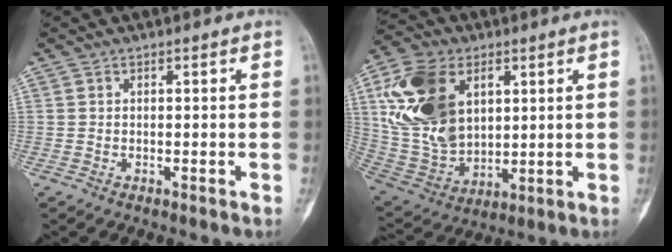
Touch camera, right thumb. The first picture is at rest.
{"total": 19.3, "force": [5.6, 12.9, 13.3], "torque": [-0.246, -0.010, 0.119]}